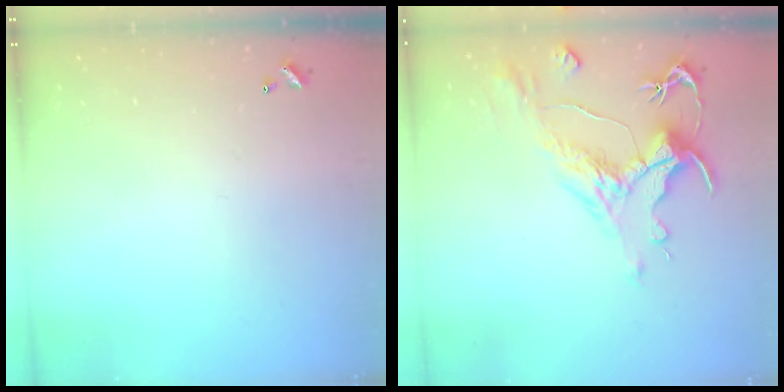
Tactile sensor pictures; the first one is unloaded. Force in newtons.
{"total": 2.0, "press": 1.5, "slide": 1.4}